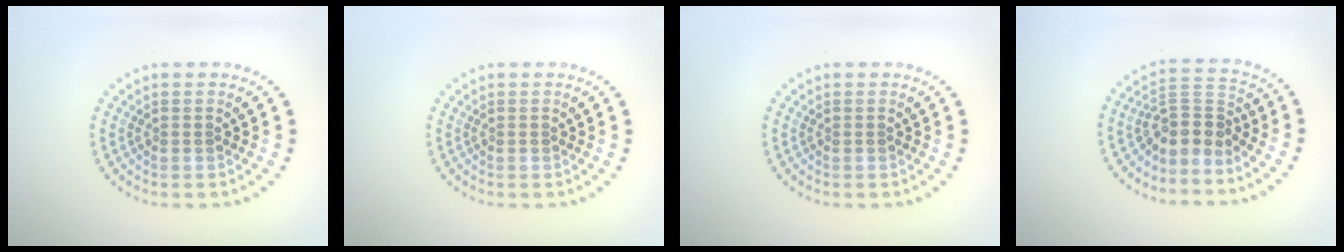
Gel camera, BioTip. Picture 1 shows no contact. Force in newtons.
{"total": 0.0}
{"total": 0.0}
{"total": 3.3, "press": 2.4, "slide": 2.3}